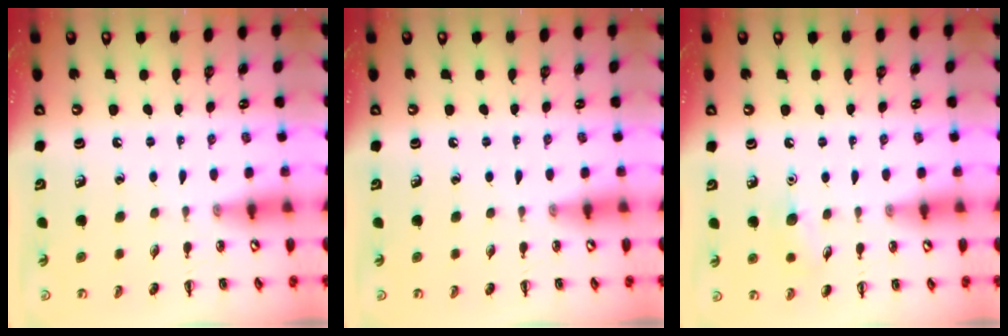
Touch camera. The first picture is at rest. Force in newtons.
{"total": 0.0}
{"total": 7.0, "press": 6.8, "slide": 1.8}